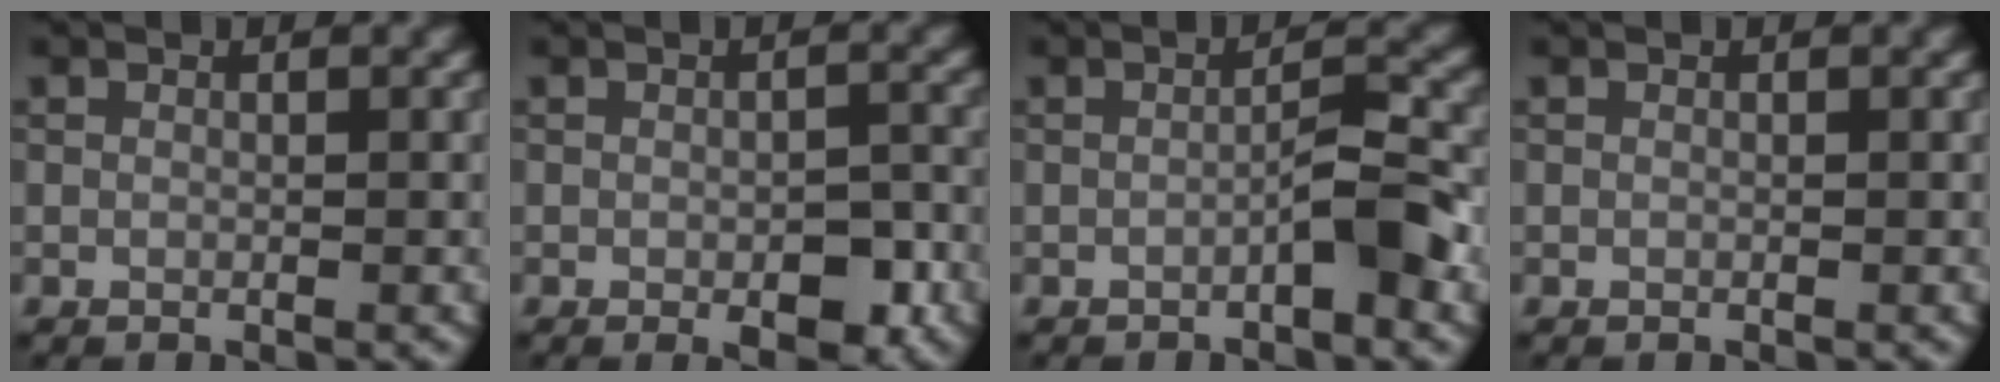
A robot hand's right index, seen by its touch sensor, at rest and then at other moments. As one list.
[{"total": 3.6, "force": [-1.5, 1.5, 3.0], "torque": [-0.037, 0.000, -0.019]}, {"total": 2.9, "force": [-1.3, 0.3, 2.6], "torque": [-0.039, 0.014, -0.023]}, {"total": 0.0}]